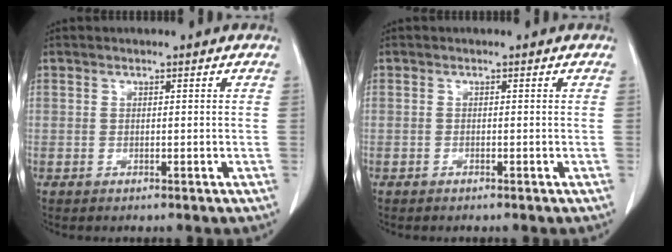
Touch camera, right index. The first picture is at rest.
{"total": 0.0}